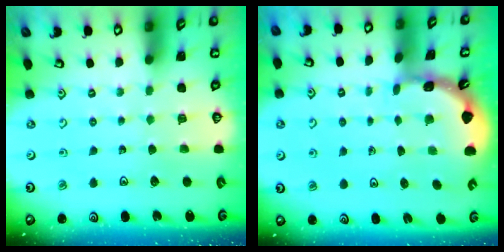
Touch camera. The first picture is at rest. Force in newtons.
{"total": 1.7, "press": 1.6, "slide": 0.1}